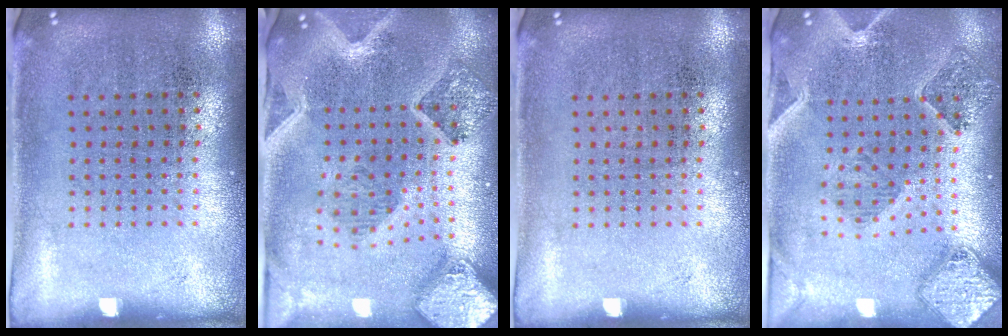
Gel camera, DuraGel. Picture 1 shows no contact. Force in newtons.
{"total": 2.8, "press": 2.5, "slide": 1.3}
{"total": 0.0}
{"total": 1.4, "press": 1.4, "slide": 0.4}